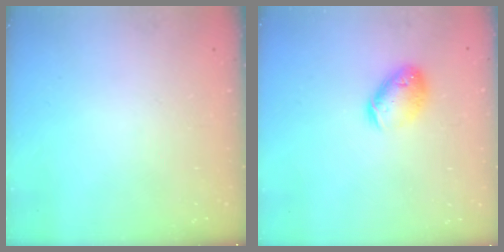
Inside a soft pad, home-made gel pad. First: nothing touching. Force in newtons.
{"total": 11.4, "press": 11.2, "slide": 2.0}